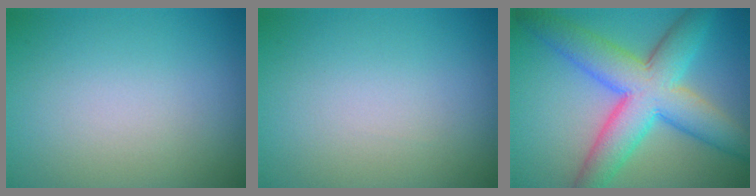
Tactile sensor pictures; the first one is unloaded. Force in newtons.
{"total": 0.0}
{"total": 9.4, "press": 9.4, "slide": 0.1}